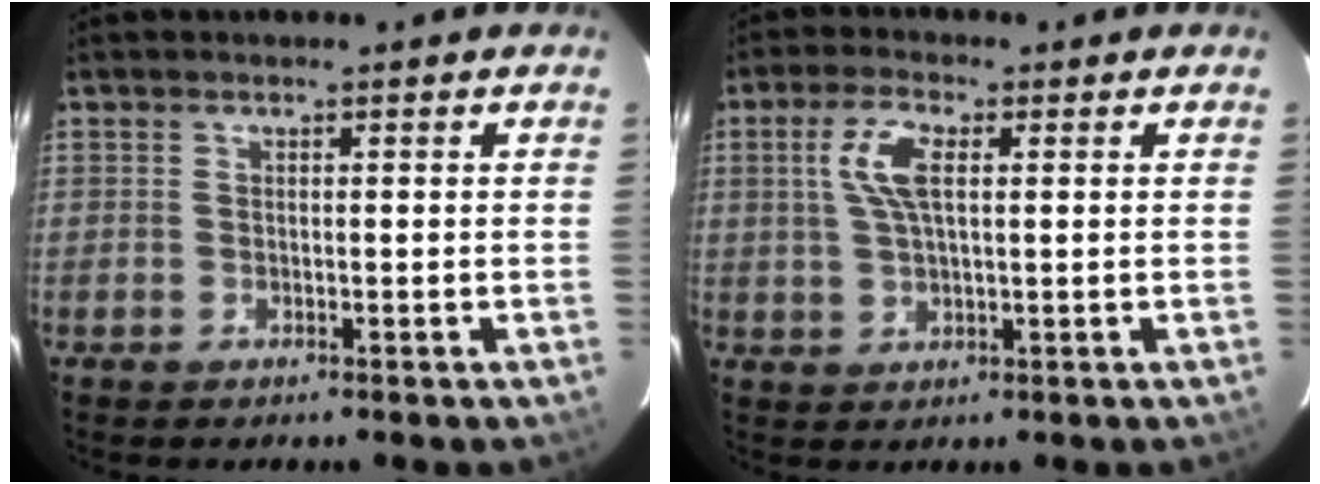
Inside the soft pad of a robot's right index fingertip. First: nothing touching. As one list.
[{"total": 6.7, "force": [1.6, 2.7, 5.9], "torque": [-0.120, 0.011, 0.034]}]